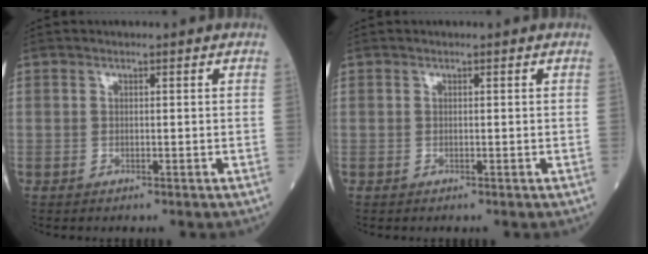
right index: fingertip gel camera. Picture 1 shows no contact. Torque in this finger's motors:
{"motor_torque": [-0.09, 0.09, 0.00, 0.00]}